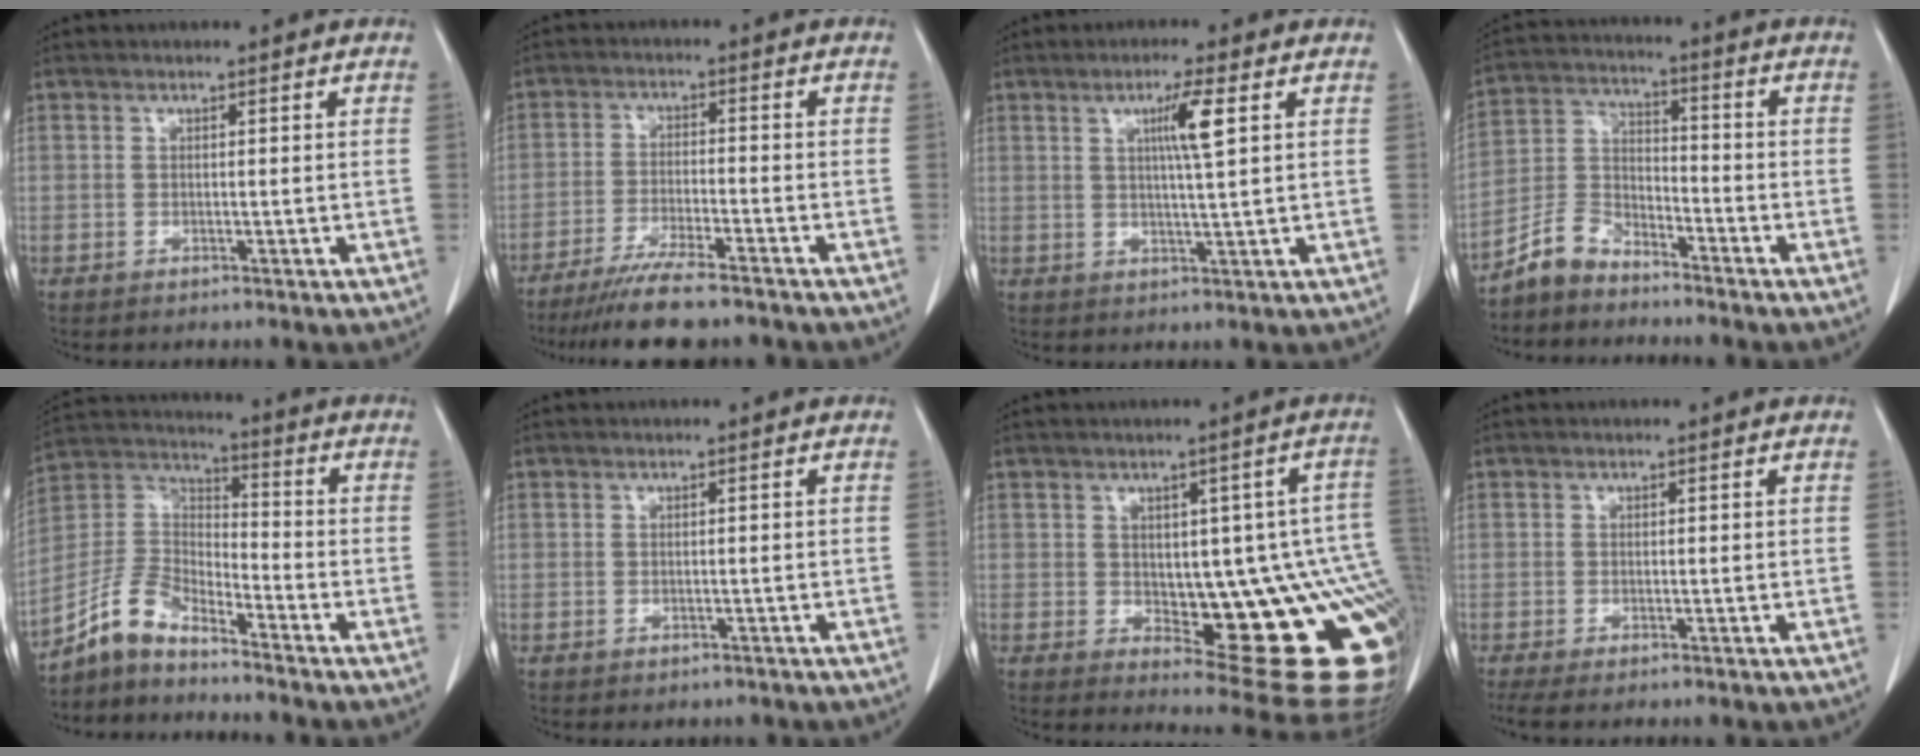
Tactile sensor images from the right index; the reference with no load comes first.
{"total": 9.9, "force": [-8.2, 0.4, 5.5], "torque": [-0.087, -0.026, -0.134]}
{"total": 5.1, "force": [1.7, -0.6, 4.8], "torque": [-0.083, -0.004, 0.029]}
{"total": 6.4, "force": [-5.6, 2.8, 1.4], "torque": [-0.033, 0.008, -0.116]}
{"total": 8.3, "force": [-7.2, 2.4, 3.3], "torque": [-0.082, 0.020, -0.145]}
{"total": 0.8, "force": [-0.6, 0.6, 0.2], "torque": [-0.004, 0.002, -0.004]}
{"total": 17.3, "force": [-2.2, 6.4, 16.0], "torque": [-0.111, 0.014, -0.006]}
{"total": 1.7, "force": [-0.9, 0.2, 1.5], "torque": [-0.035, -0.003, -0.014]}